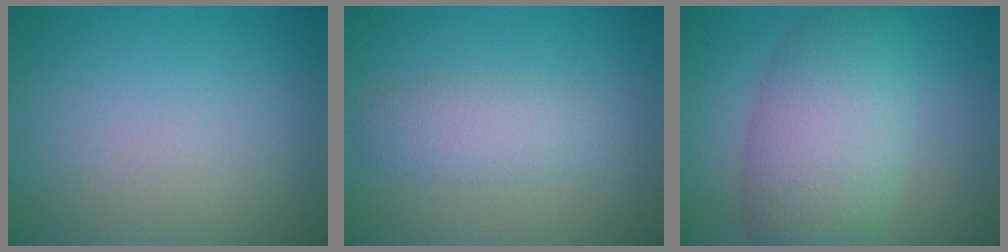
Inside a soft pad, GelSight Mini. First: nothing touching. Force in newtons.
{"total": 2.7, "press": 2.7, "slide": 0.1}
{"total": 7.9, "press": 7.9, "slide": 0.2}